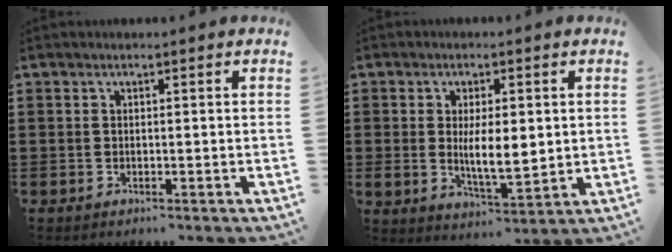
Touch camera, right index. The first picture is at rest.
{"total": 6.3, "force": [0.4, 2.6, 5.8], "torque": [-0.100, 0.003, 0.006]}